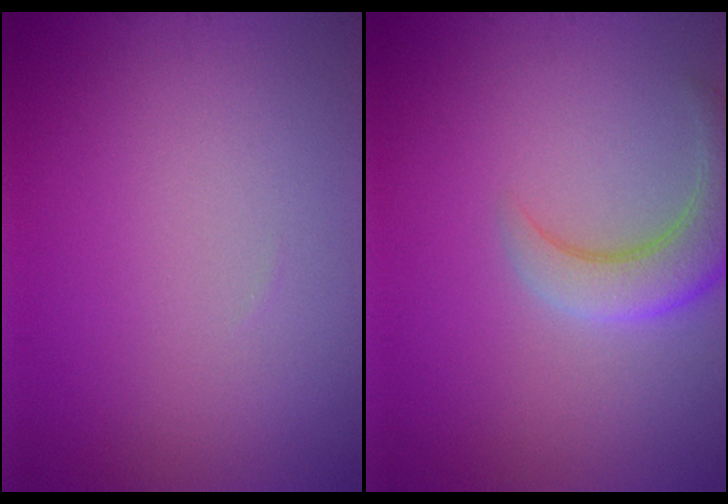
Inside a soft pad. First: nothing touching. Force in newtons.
{"total": 4.3, "press": 4.2, "slide": 0.6}